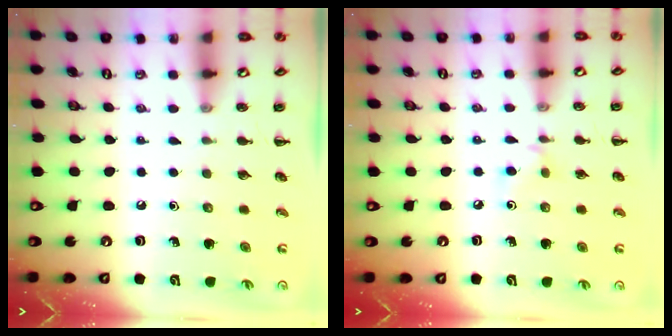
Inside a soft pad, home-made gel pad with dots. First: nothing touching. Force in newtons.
{"total": 5.1, "press": 4.8, "slide": 1.8}